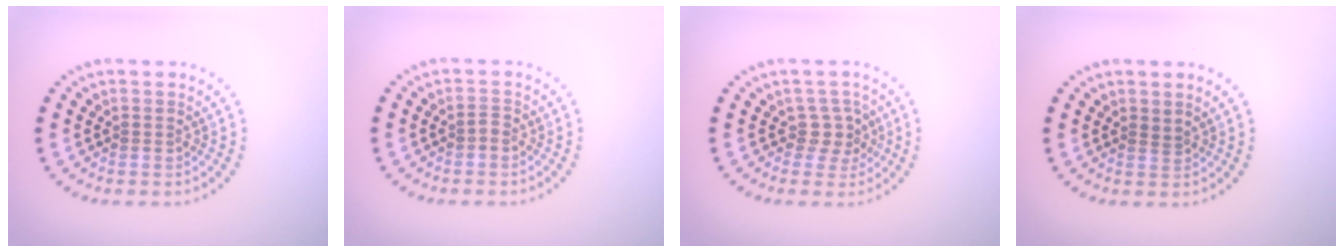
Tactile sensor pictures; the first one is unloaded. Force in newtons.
{"total": 0.6, "press": 0.5, "slide": 0.3}
{"total": 2.0, "press": 1.6, "slide": 1.2}
{"total": 0.6, "press": 0.3, "slide": 0.5}